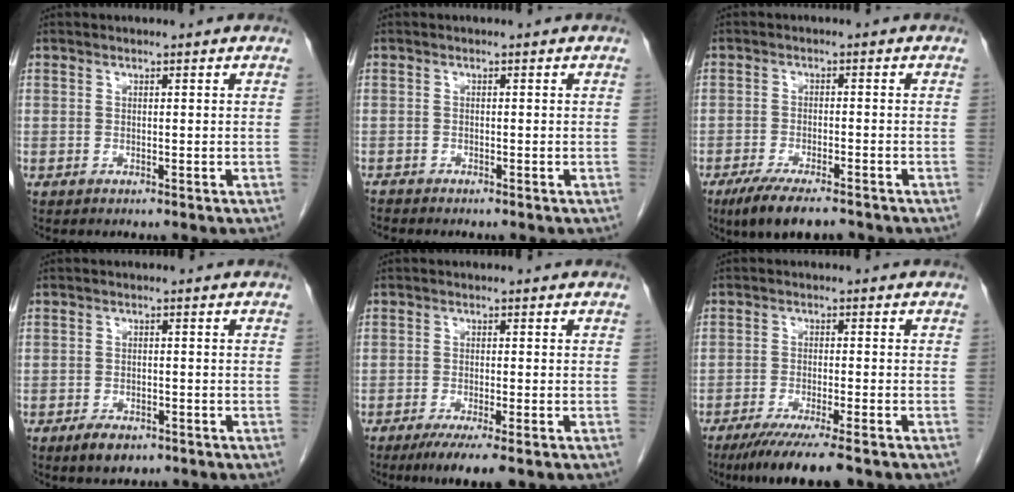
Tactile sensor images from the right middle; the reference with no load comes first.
{"total": 1.2, "force": [-1.2, -0.1, 0.1], "torque": [-0.011, -0.005, -0.022]}
{"total": 8.2, "force": [-6.2, 1.9, 5.0], "torque": [-0.080, -0.015, -0.100]}
{"total": 3.6, "force": [-2.3, 1.8, 2.0], "torque": [-0.035, -0.002, -0.030]}
{"total": 5.6, "force": [-3.7, 0.6, 4.2], "torque": [-0.063, -0.014, -0.056]}
{"total": 9.4, "force": [-7.1, 0.5, 6.2], "torque": [-0.091, -0.021, -0.111]}